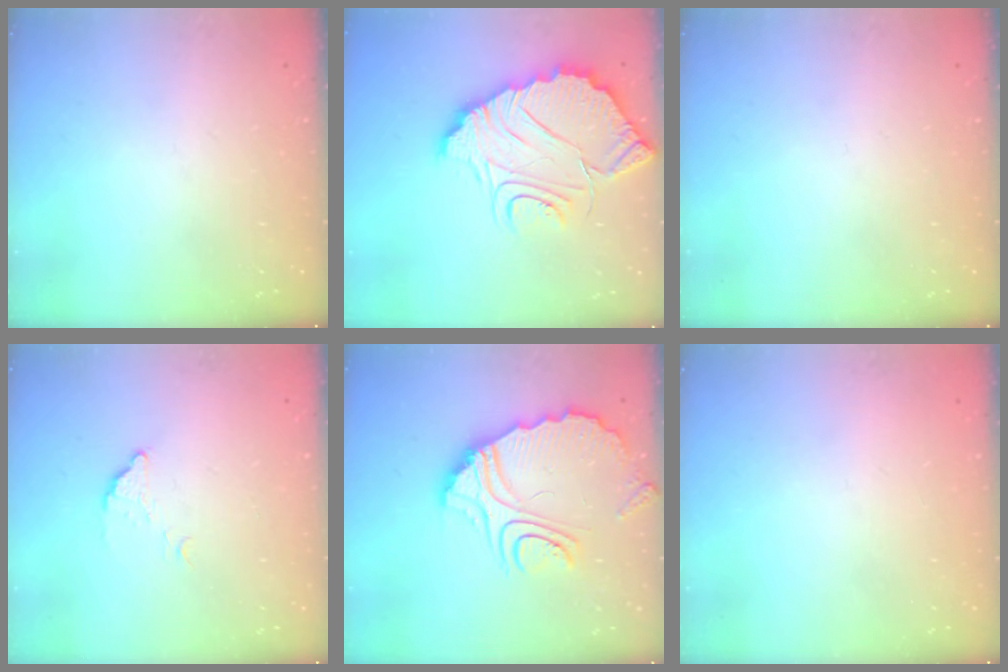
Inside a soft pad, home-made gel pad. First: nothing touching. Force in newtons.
{"total": 14.0, "press": 14.0, "slide": 1.3}
{"total": 0.0}
{"total": 3.4, "press": 3.4, "slide": 0.1}
{"total": 15.7, "press": 15.7, "slide": 1.3}
{"total": 2.1, "press": 2.1, "slide": 0.1}